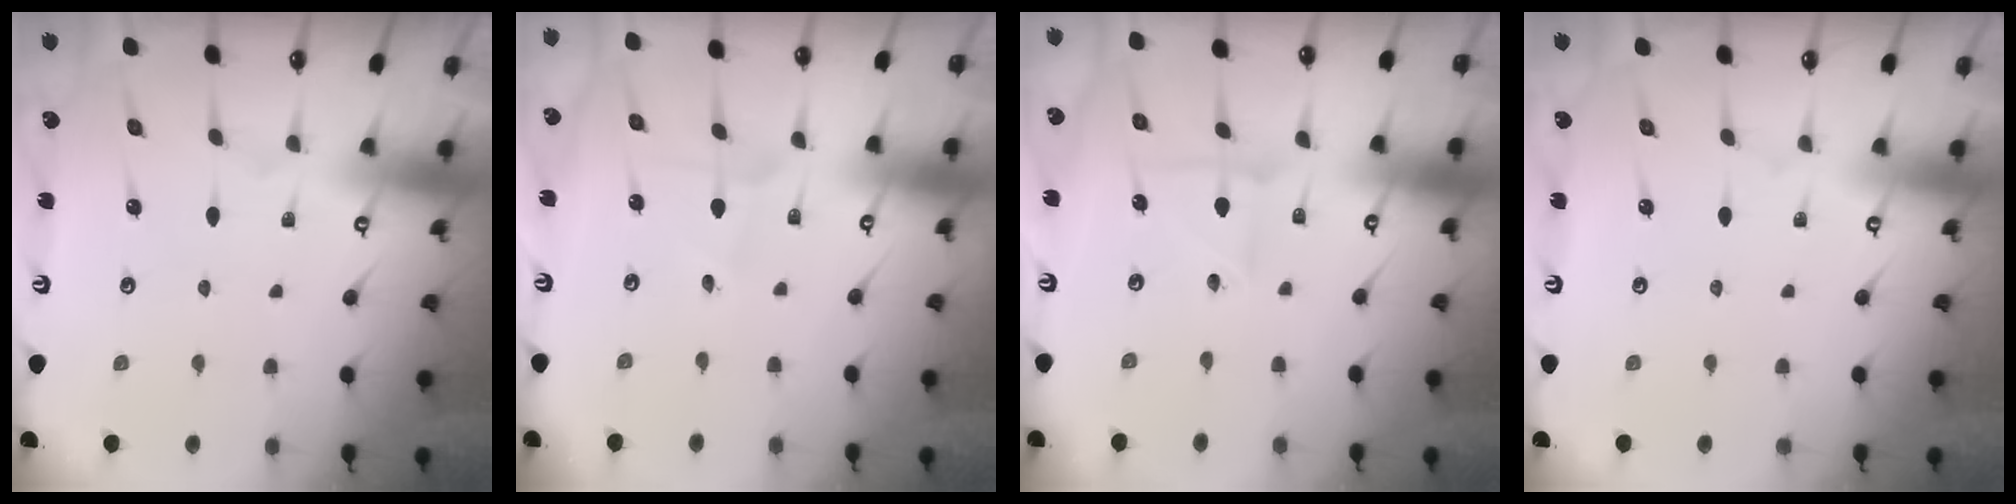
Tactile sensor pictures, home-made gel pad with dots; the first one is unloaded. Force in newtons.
{"total": 2.2, "press": 2.2, "slide": 0.1}
{"total": 3.1, "press": 3.0, "slide": 0.9}
{"total": 0.0}